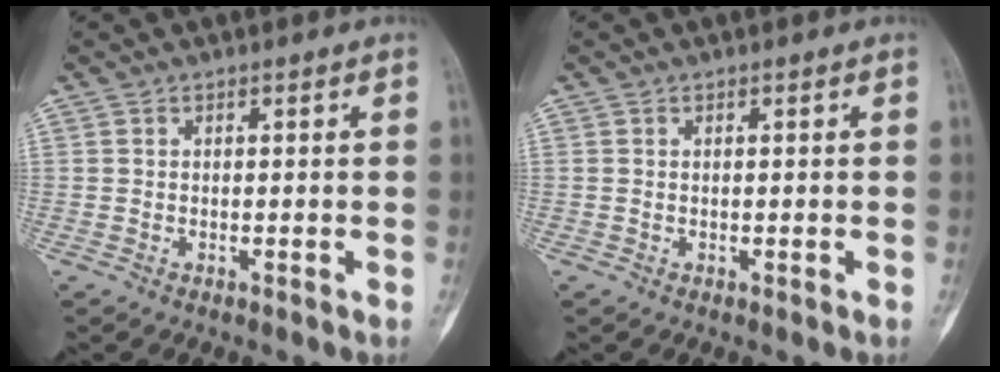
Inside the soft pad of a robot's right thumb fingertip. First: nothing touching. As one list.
[{"total": 0.0}]